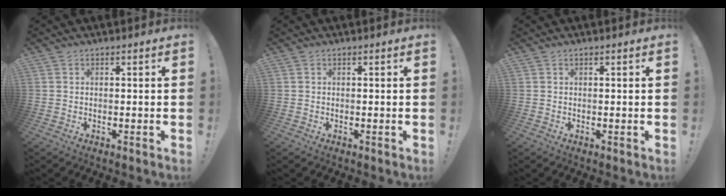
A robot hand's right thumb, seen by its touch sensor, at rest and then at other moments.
{"total": 0.0}
{"total": 0.0}